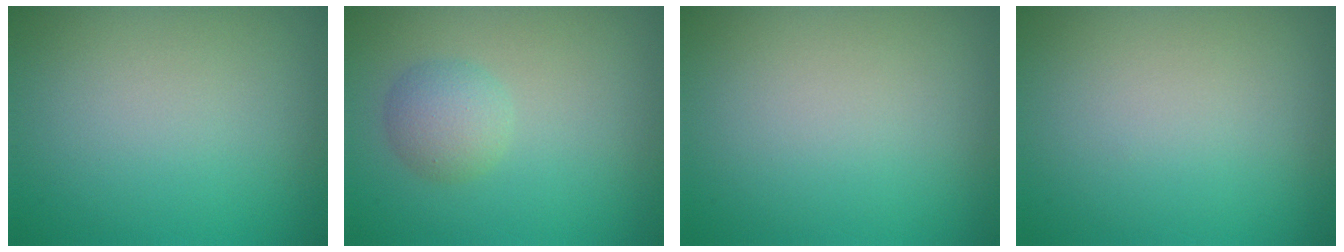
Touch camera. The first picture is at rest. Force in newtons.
{"total": 2.4, "press": 2.4, "slide": 0.0}
{"total": 0.0}
{"total": 0.0}